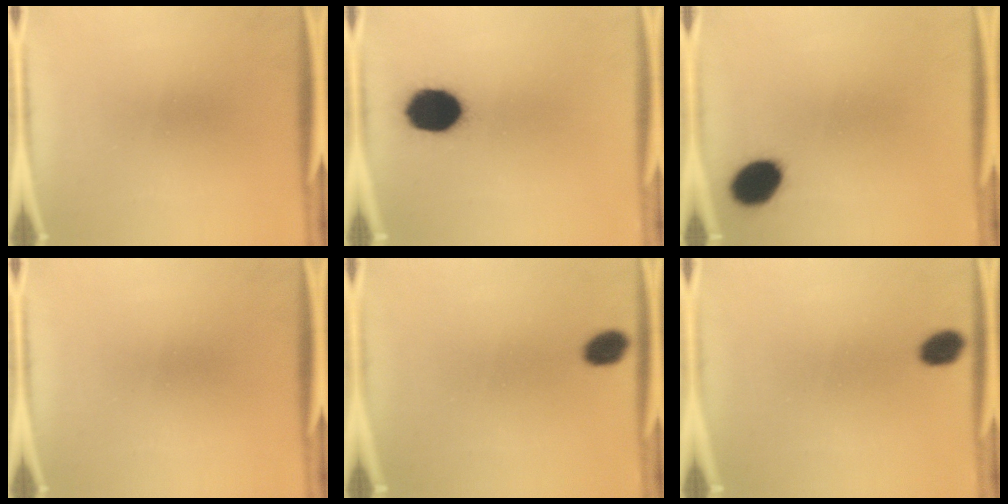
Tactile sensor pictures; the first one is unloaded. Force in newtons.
{"total": 12.3}
{"total": 8.3}
{"total": 0.0}
{"total": 2.3}
{"total": 2.3}